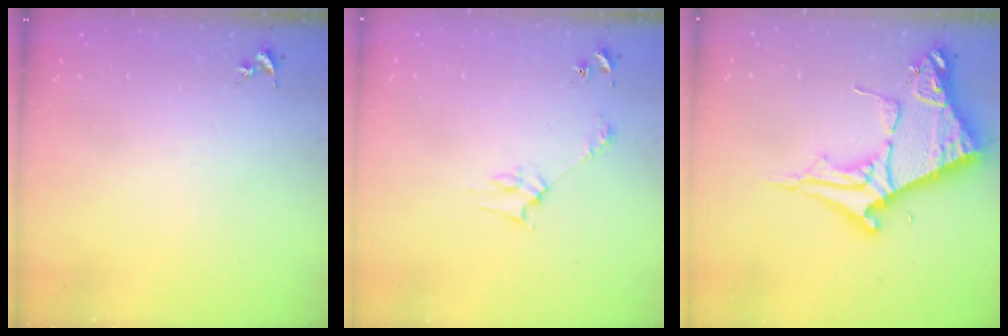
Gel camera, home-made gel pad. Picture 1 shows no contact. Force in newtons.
{"total": 2.8, "press": 2.8, "slide": 0.2}
{"total": 11.0, "press": 10.9, "slide": 1.1}